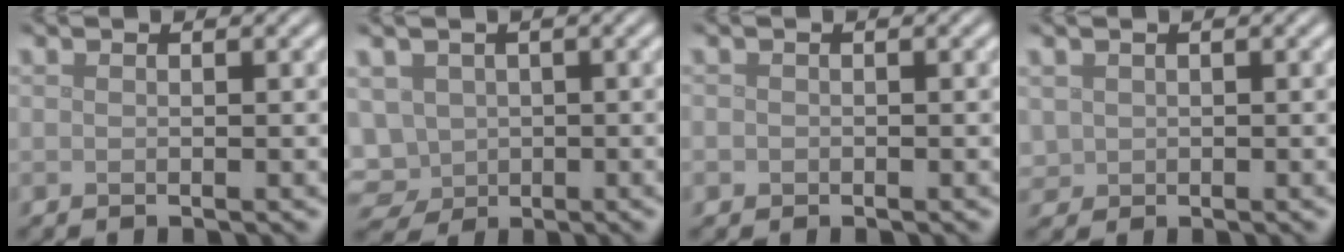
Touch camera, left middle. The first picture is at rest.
{"total": 4.7, "force": [-0.5, 4.2, 2.1], "torque": [-0.055, 0.003, -0.008]}
{"total": 0.6, "force": [-0.2, 0.6, 0.1], "torque": [0.003, -0.005, -0.005]}
{"total": 1.0, "force": [0.3, 0.9, 0.1], "torque": [-0.005, -0.003, 0.008]}